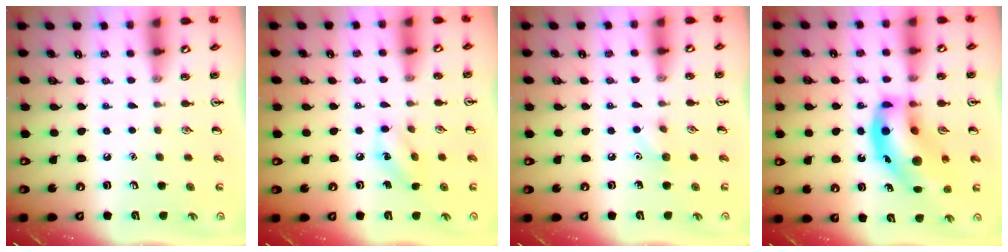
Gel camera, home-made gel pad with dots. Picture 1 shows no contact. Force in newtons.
{"total": 6.1, "press": 6.0, "slide": 1.1}
{"total": 5.4, "press": 5.2, "slide": 1.6}
{"total": 17.6, "press": 17.2, "slide": 3.8}